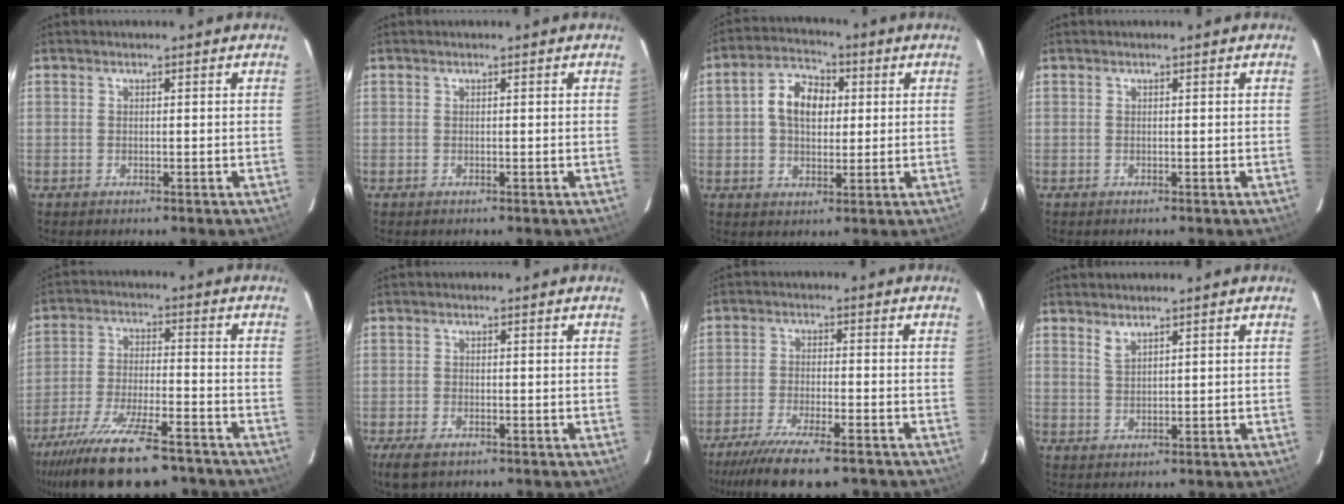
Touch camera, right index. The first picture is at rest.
{"total": 0.0}
{"total": 8.6, "force": [1.3, 5.9, 6.1], "torque": [-0.114, 0.026, 0.022]}
{"total": 0.0}
{"total": 21.0, "force": [-16.5, 5.4, 11.7], "torque": [-0.233, -0.045, -0.263]}
{"total": 4.2, "force": [-2.8, 1.8, 2.5], "torque": [-0.064, -0.014, -0.053]}
{"total": 13.6, "force": [-10.7, 2.7, 7.8], "torque": [-0.173, -0.041, -0.180]}
{"total": 1.9, "force": [1.6, 0.4, 0.9], "torque": [-0.017, 0.000, 0.030]}